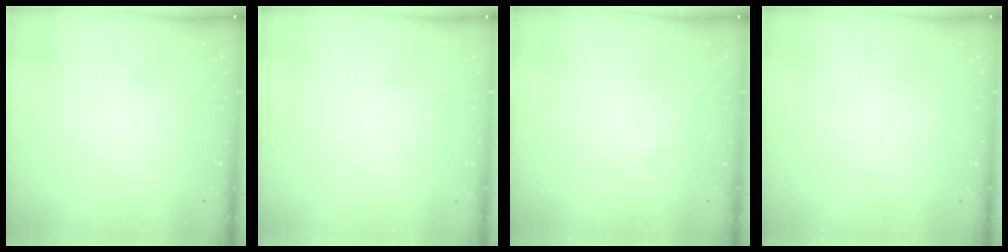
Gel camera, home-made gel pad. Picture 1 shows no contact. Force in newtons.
{"total": 1.7, "press": 1.7, "slide": 0.1}
{"total": 3.1, "press": 3.1, "slide": 0.5}
{"total": 0.0}